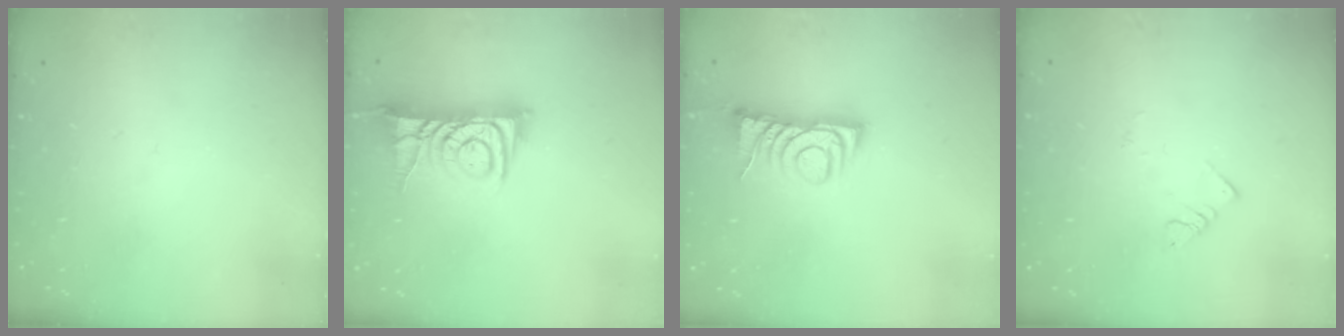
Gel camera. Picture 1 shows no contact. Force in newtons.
{"total": 11.5, "press": 11.4, "slide": 1.0}
{"total": 7.4, "press": 7.4, "slide": 0.7}
{"total": 2.6, "press": 2.5, "slide": 0.2}